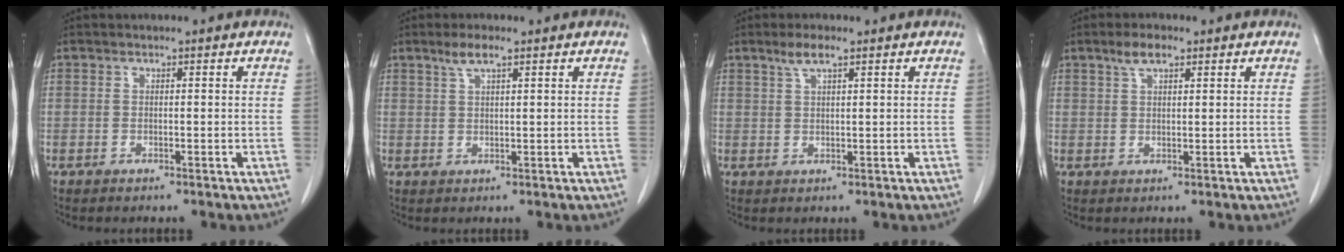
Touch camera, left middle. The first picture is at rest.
{"total": 2.9, "force": [2.0, 0.4, 2.1], "torque": [-0.048, 0.005, 0.040]}
{"total": 2.9, "force": [2.0, 0.4, 2.1], "torque": [-0.048, 0.005, 0.040]}
{"total": 3.4, "force": [2.2, 1.1, 2.3], "torque": [-0.049, 0.008, 0.042]}